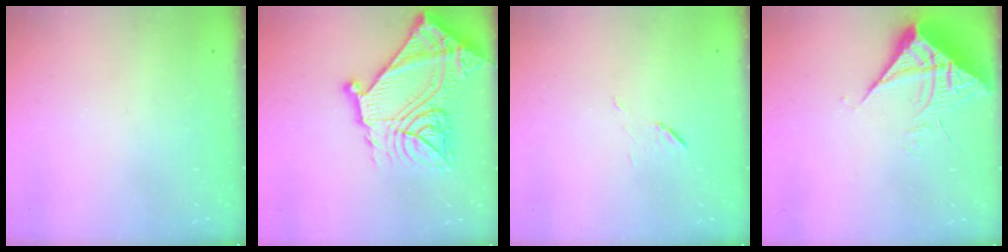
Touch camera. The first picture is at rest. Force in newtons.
{"total": 28.8, "press": 28.7, "slide": 2.7}
{"total": 6.6, "press": 6.3, "slide": 2.0}
{"total": 8.0, "press": 8.0, "slide": 0.8}